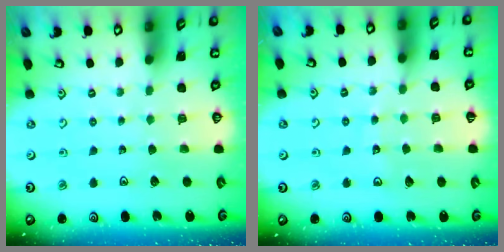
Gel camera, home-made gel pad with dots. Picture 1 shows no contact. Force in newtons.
{"total": 6.2, "press": 6.2, "slide": 0.9}